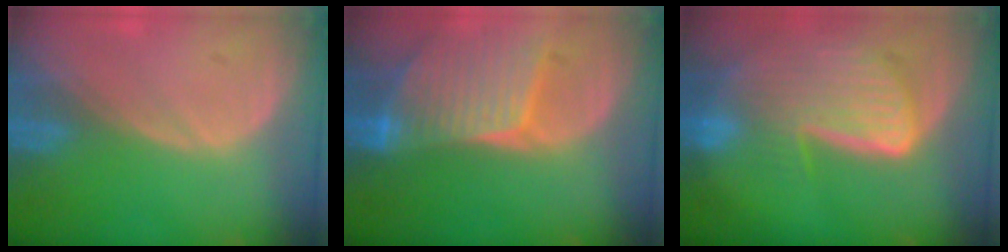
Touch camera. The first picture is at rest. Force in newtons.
{"total": 8.8, "press": 7.8, "slide": 4.1}
{"total": 9.3, "press": 8.1, "slide": 4.6}